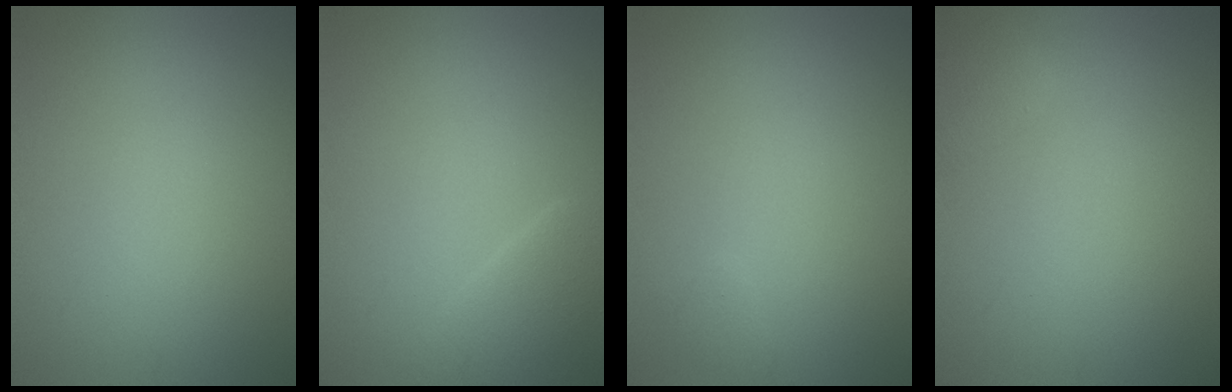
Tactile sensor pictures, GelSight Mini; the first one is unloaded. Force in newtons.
{"total": 2.5, "press": 2.5, "slide": 0.1}
{"total": 0.5, "press": 0.5, "slide": 0.0}
{"total": 1.9, "press": 1.9, "slide": 0.1}